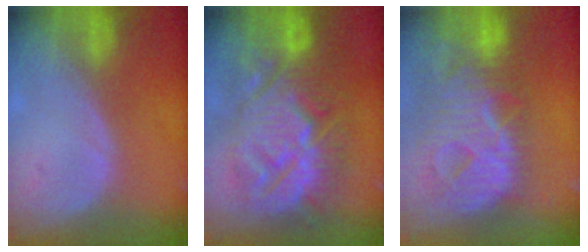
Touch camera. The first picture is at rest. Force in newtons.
{"total": 13.9, "press": 13.9, "slide": 1.3}
{"total": 12.9, "press": 11.0, "slide": 6.9}